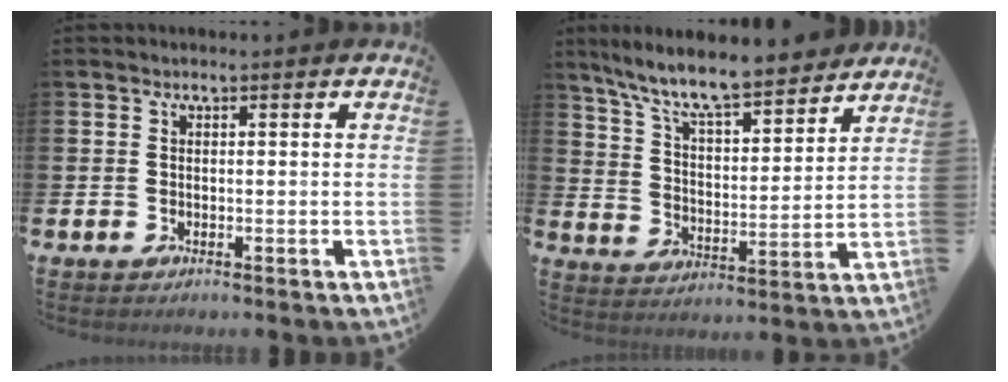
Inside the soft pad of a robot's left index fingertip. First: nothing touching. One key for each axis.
{"total": 10.2, "fx": 9.2, "fy": 1.6, "fz": 3.9, "tx": -0.105, "ty": -0.062, "tz": 0.159}